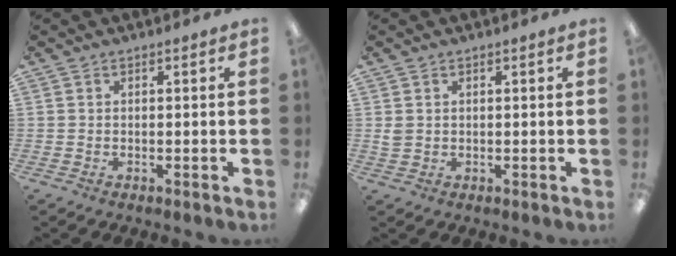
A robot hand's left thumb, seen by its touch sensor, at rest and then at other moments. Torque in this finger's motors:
{"motor_torque": [0.33, 0.23, 0.44, -0.26, 0.00]}